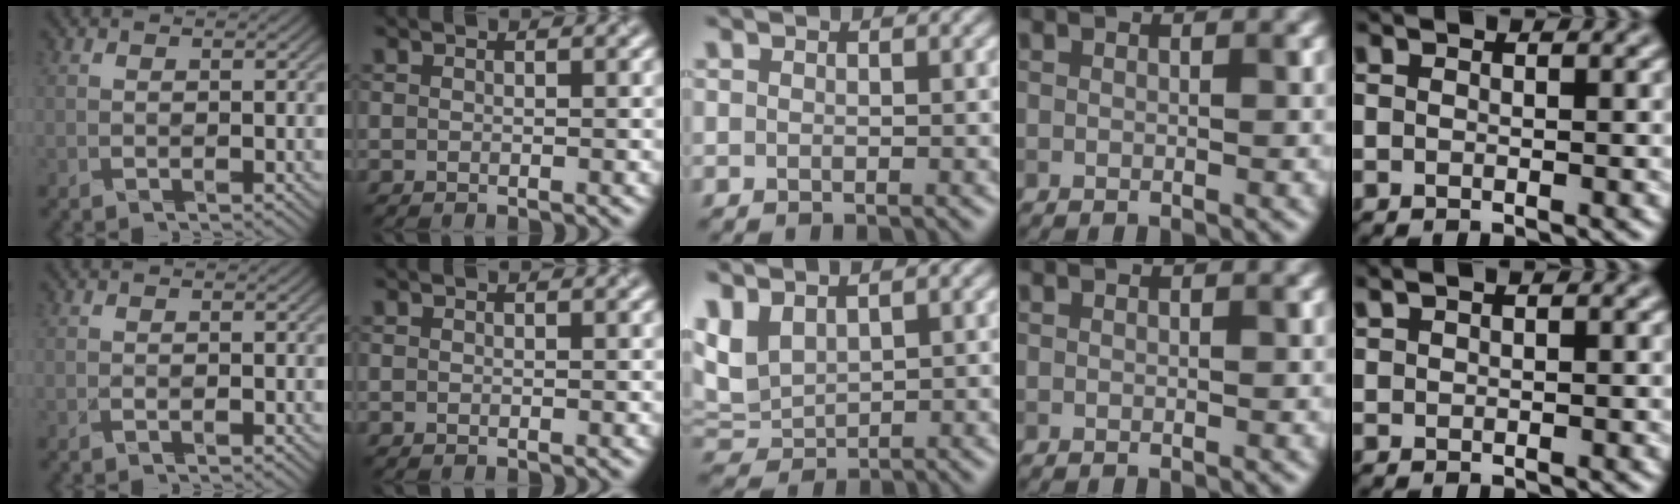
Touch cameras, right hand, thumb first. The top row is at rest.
{"middle": {"total": 3.9, "force": [2.1, 2.2, 2.4], "torque": [-0.068, 0.005, 0.049]}, "little": {"total": 1.0, "force": [0.9, 0.2, 0.3], "torque": [-0.008, 0.004, 0.022]}}